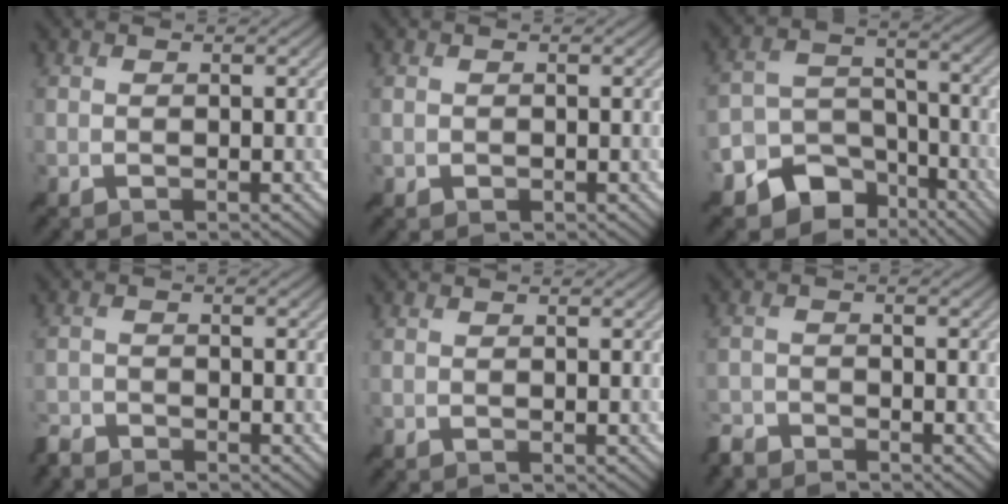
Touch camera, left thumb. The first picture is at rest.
{"total": 0.9, "force": [-0.2, 0.8, 0.4], "torque": [-0.007, -0.004, -0.004]}
{"total": 11.4, "force": [-7.9, 7.5, 3.4], "torque": [-0.084, -0.005, -0.125]}
{"total": 2.6, "force": [-2.5, 0.6, 0.3], "torque": [-0.007, -0.007, -0.061]}
{"total": 0.0}
{"total": 2.9, "force": [-2.8, 0.8, 0.4], "torque": [-0.008, -0.006, -0.066]}